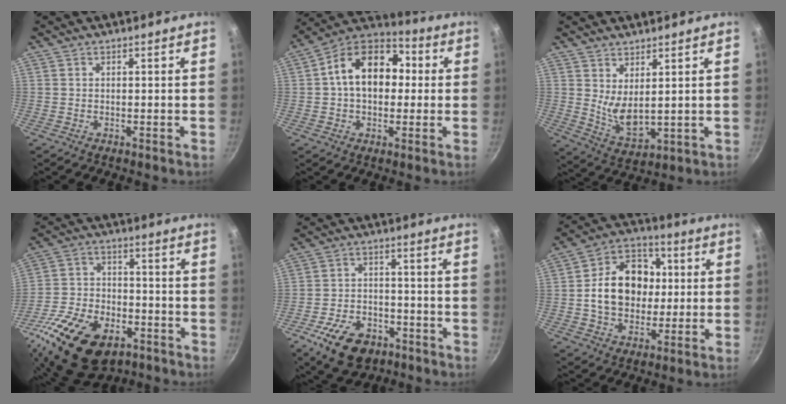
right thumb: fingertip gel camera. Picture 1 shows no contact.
{"total": 16.4, "force": [1.7, 11.5, 11.6], "torque": [-0.150, 0.035, 0.005]}
{"total": 6.8, "force": [2.8, 2.9, 5.6], "torque": [-0.086, -0.038, 0.063]}
{"total": 22.4, "force": [-11.3, 13.1, 14.1], "torque": [-0.254, 0.029, -0.192]}
{"total": 12.8, "force": [-7.1, 7.9, 7.2], "torque": [-0.106, 0.038, -0.115]}
{"total": 16.0, "force": [0.8, 12.4, 10.0], "torque": [-0.126, 0.024, 0.005]}